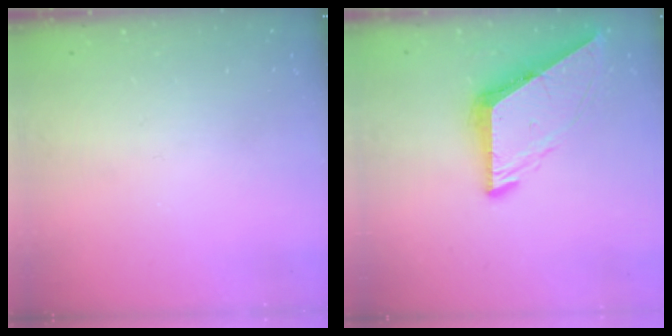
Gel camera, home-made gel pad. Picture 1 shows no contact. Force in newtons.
{"total": 8.6, "press": 8.5, "slide": 1.1}